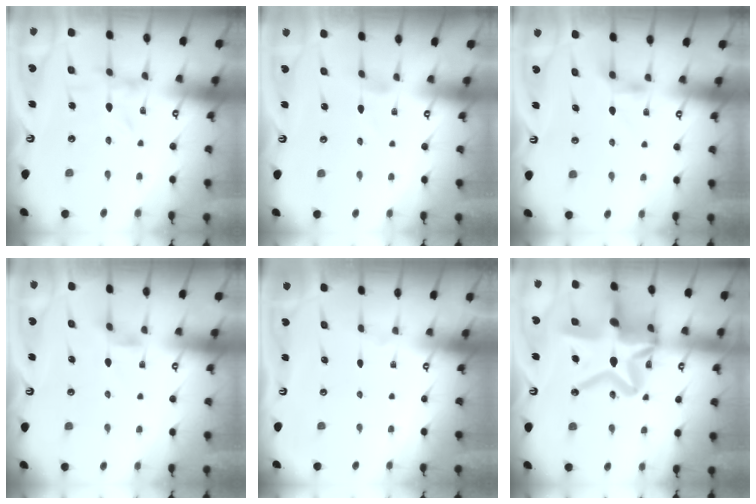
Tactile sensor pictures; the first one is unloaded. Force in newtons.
{"total": 1.0, "press": 1.0, "slide": 0.1}
{"total": 3.8, "press": 3.7, "slide": 0.6}
{"total": 2.1, "press": 2.1, "slide": 0.3}
{"total": 0.0}
{"total": 24.3, "press": 24.2, "slide": 2.1}